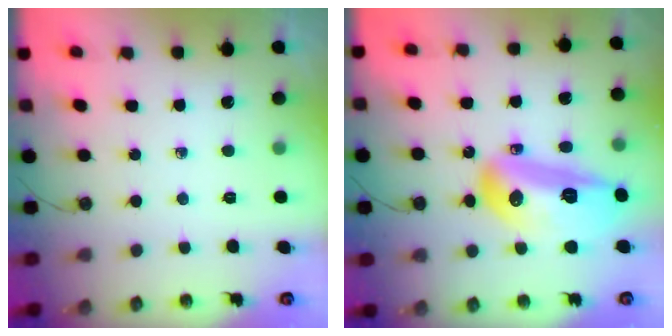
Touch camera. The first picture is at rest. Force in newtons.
{"total": 21.5, "press": 20.7, "slide": 5.8}